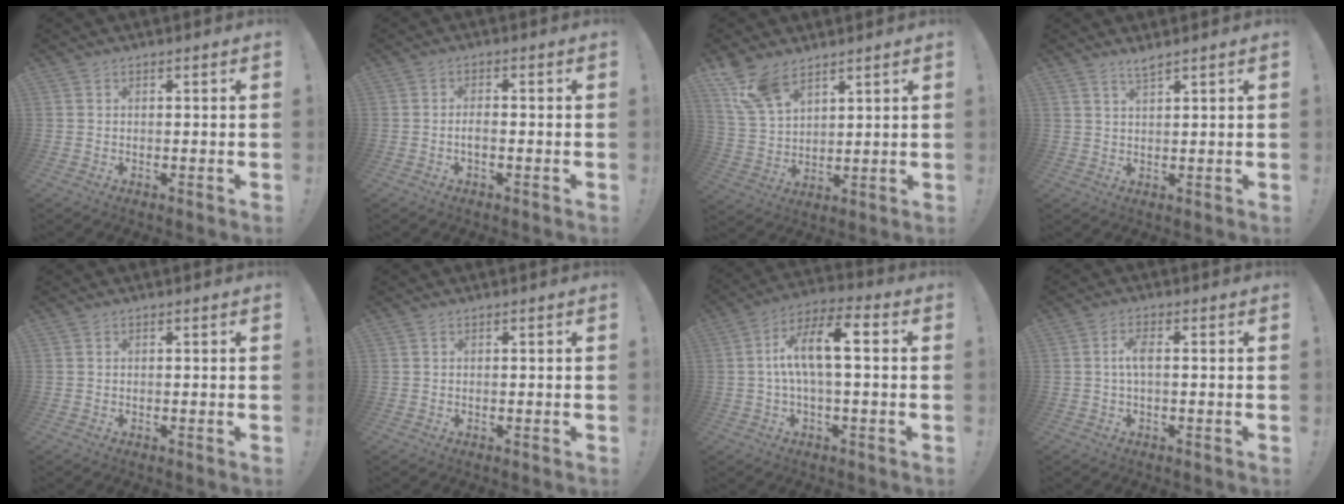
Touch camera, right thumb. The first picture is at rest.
{"total": 2.3, "force": [-1.0, 0.9, 1.9], "torque": [-0.040, 0.004, -0.020]}
{"total": 10.3, "force": [7.4, 5.1, 5.0], "torque": [-0.101, -0.035, 0.148]}
{"total": 2.9, "force": [2.4, 0.1, 1.6], "torque": [-0.034, -0.011, 0.042]}
{"total": 0.0}
{"total": 0.0}
{"total": 12.0, "force": [0.9, 4.2, 11.2], "torque": [-0.192, 0.008, 0.012]}
{"total": 4.0, "force": [-0.1, 1.3, 3.8], "torque": [-0.077, 0.012, -0.002]}